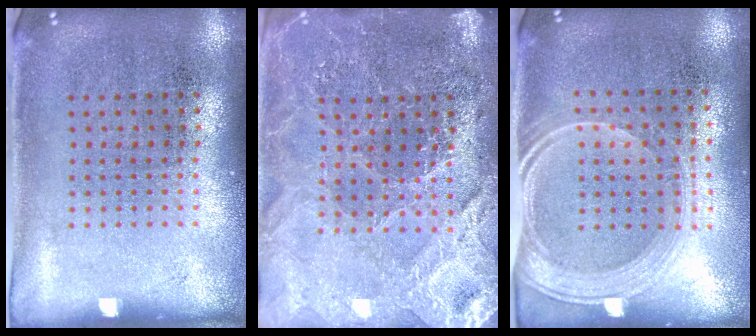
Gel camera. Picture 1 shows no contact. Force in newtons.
{"total": 4.1, "press": 3.8, "slide": 1.4}
{"total": 2.0, "press": 1.7, "slide": 1.1}